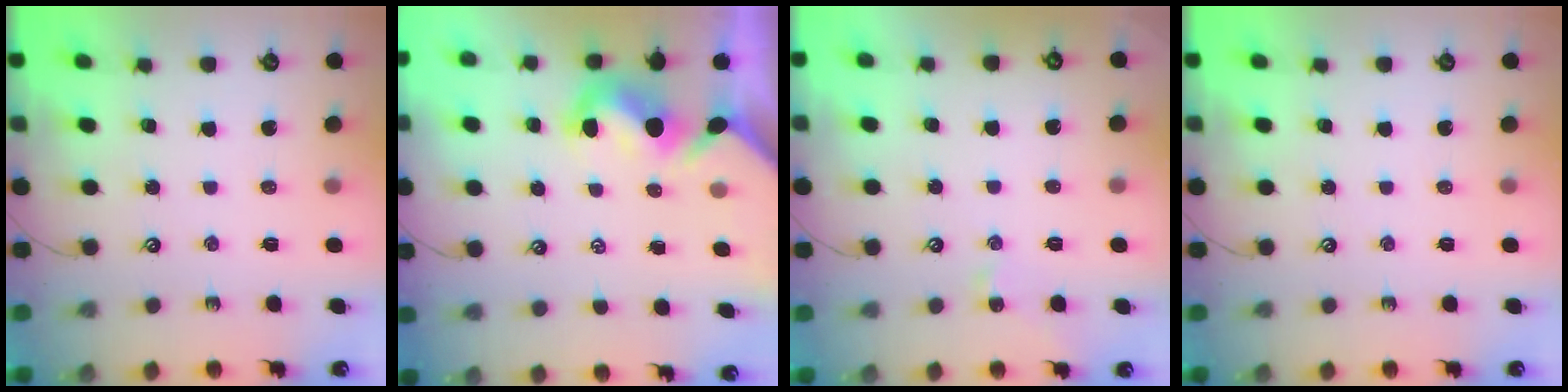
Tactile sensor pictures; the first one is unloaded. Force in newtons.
{"total": 3.4, "press": 3.2, "slide": 1.1}
{"total": 1.3, "press": 1.3, "slide": 0.3}
{"total": 0.0}